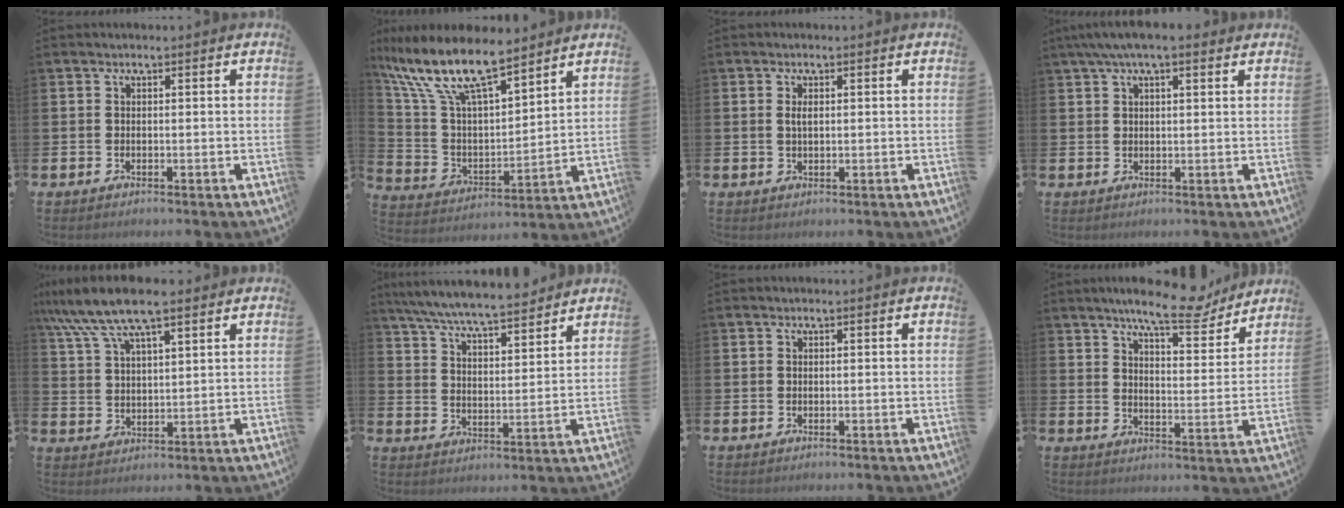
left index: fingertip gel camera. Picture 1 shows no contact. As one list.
[{"total": 12.4, "force": [10.3, 2.8, 6.4], "torque": [-0.171, -0.056, 0.182]}, {"total": 1.4, "force": [0.3, 0.6, 1.3], "torque": [-0.016, 0.000, 0.002]}, {"total": 4.6, "force": [3.3, 1.1, 2.9], "torque": [-0.053, -0.004, 0.058]}, {"total": 9.4, "force": [7.5, 2.4, 5.2], "torque": [-0.127, -0.012, 0.138]}, {"total": 7.4, "force": [7.1, 0.3, 2.1], "torque": [-0.070, -0.045, 0.126]}, {"total": 0.0}, {"total": 9.6, "force": [8.5, 1.6, 4.2], "torque": [-0.079, -0.044, 0.148]}]